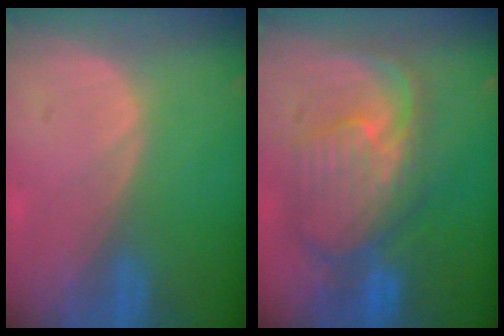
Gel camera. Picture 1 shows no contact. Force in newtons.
{"total": 10.6, "press": 9.5, "slide": 4.7}